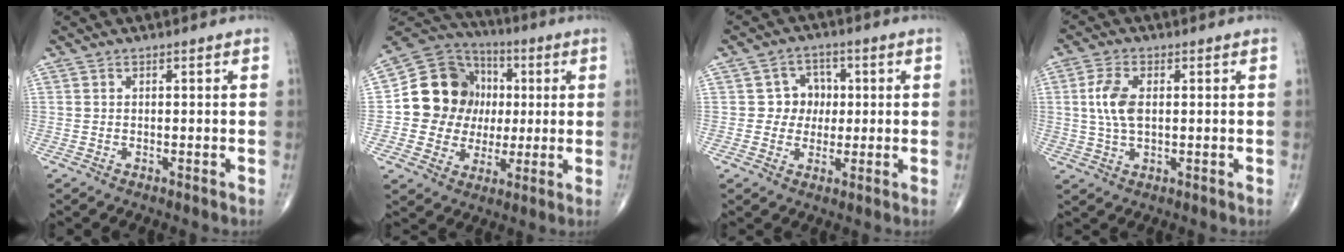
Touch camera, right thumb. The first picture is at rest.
{"total": 16.3, "force": [1.2, 14.5, 7.4], "torque": [-0.088, 0.025, 0.024]}
{"total": 5.6, "force": [0.5, 5.2, 1.8], "torque": [0.015, 0.011, 0.000]}
{"total": 6.7, "force": [0.9, 3.5, 5.6], "torque": [-0.125, 0.002, 0.016]}